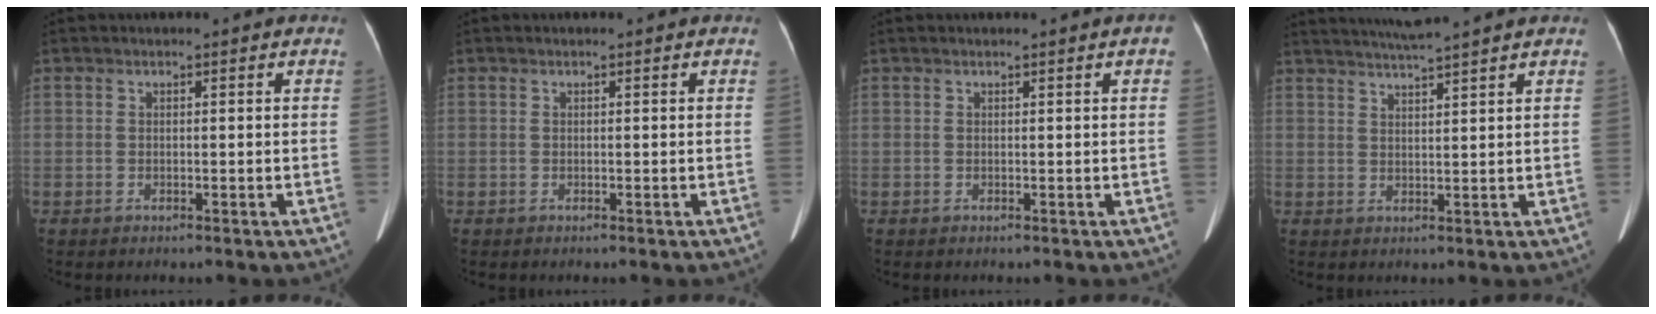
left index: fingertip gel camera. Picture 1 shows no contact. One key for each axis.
{"total": 0.0}
{"total": 1.6, "fx": 0.8, "fy": -0.1, "fz": 1.4, "tx": -0.016, "ty": -0.004, "tz": 0.009}
{"total": 7.2, "fx": 6.4, "fy": -1.4, "fz": 3.0, "tx": -0.054, "ty": 0.001, "tz": 0.097}